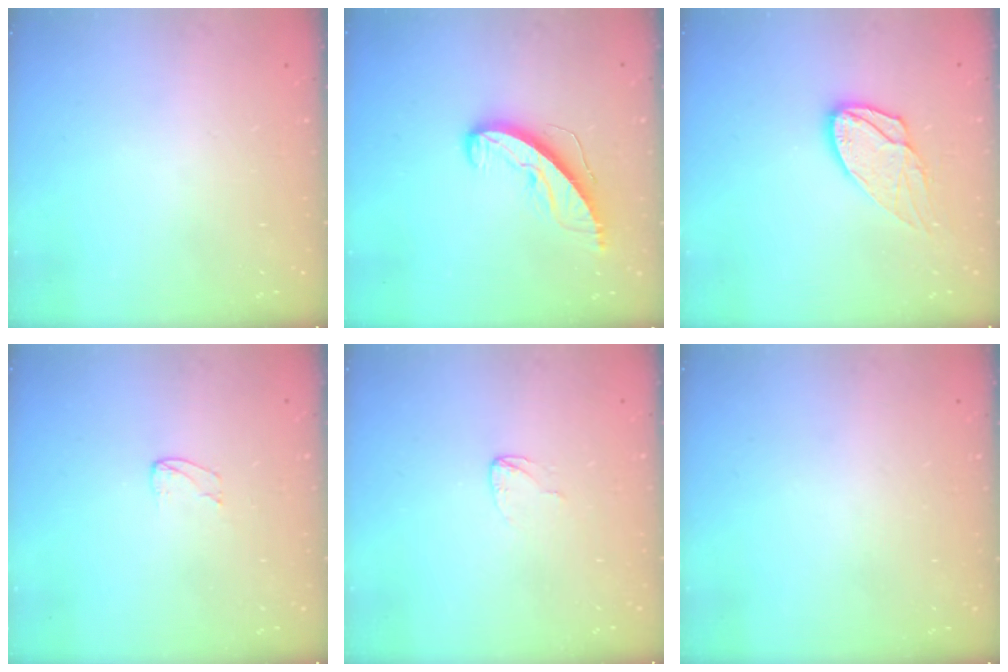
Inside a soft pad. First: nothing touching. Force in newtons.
{"total": 8.8, "press": 8.7, "slide": 0.2}
{"total": 12.2, "press": 12.2, "slide": 0.9}
{"total": 3.2, "press": 3.2, "slide": 0.2}
{"total": 2.6, "press": 2.6, "slide": 0.0}
{"total": 0.0}